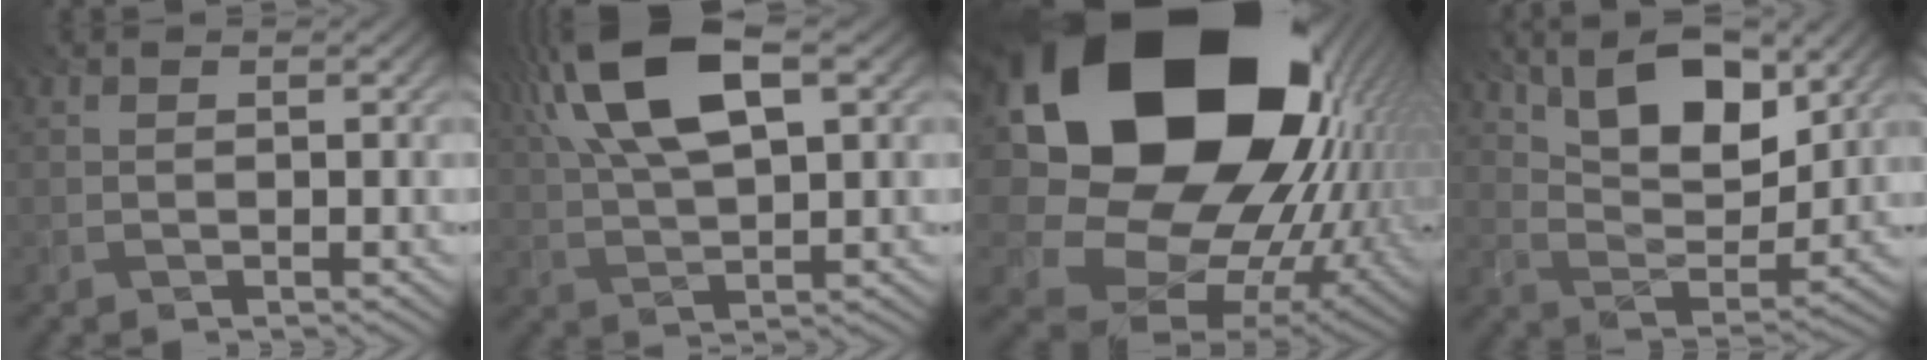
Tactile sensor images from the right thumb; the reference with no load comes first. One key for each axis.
{"total": 13.6, "fx": 5.9, "fy": 5.4, "fz": 11.1, "tx": -0.242, "ty": 0.020, "tz": 0.107}
{"total": 25.1, "fx": 7.7, "fy": 19.1, "fz": 14.3, "tx": -0.355, "ty": -0.029, "tz": 0.169}
{"total": 12.8, "fx": 7.2, "fy": 5.6, "fz": 9.1, "tx": -0.159, "ty": -0.002, "tz": 0.122}